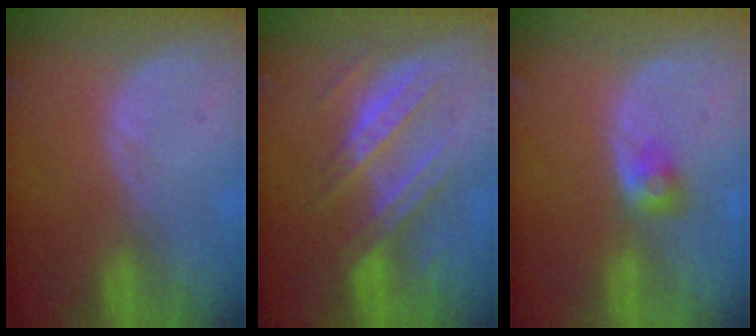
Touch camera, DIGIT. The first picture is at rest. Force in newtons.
{"total": 7.3, "press": 7.3, "slide": 1.0}
{"total": 3.0, "press": 2.7, "slide": 1.3}